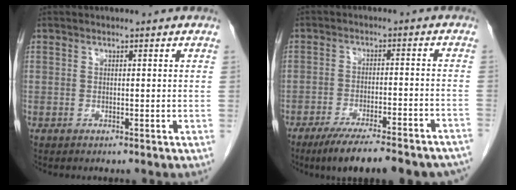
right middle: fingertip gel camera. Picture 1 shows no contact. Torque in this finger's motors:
{"motor_torque": [1.08, -1.06, 0.20, 0.08]}